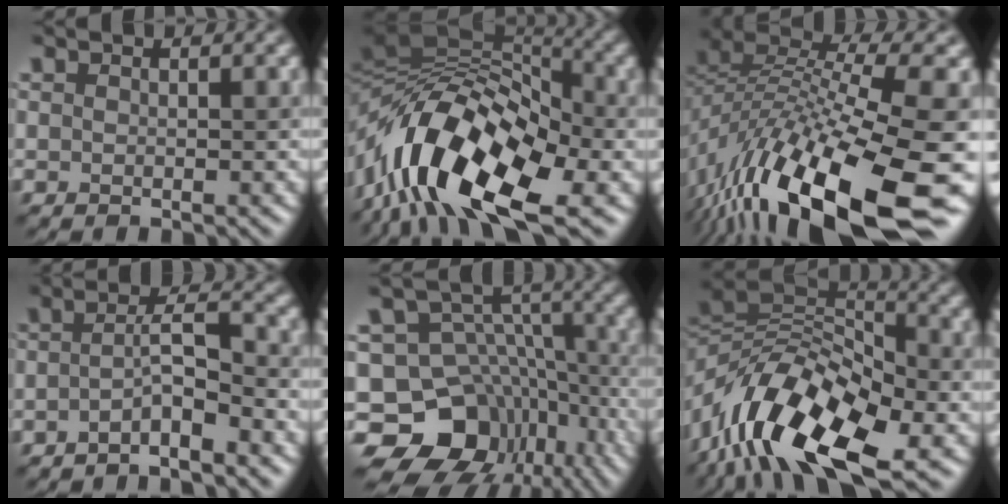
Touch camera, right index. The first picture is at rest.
{"total": 14.8, "force": [-5.3, 7.5, 11.6], "torque": [-0.194, 0.027, -0.108]}
{"total": 16.0, "force": [-7.5, 4.5, 13.3], "torque": [-0.259, 0.014, -0.129]}
{"total": 3.5, "force": [-2.0, 0.5, 2.8], "torque": [-0.044, 0.023, -0.043]}
{"total": 13.2, "force": [-6.8, 9.9, 5.4], "torque": [-0.093, 0.024, -0.108]}
{"total": 13.9, "force": [-5.6, 6.7, 10.8], "torque": [-0.183, 0.019, -0.112]}